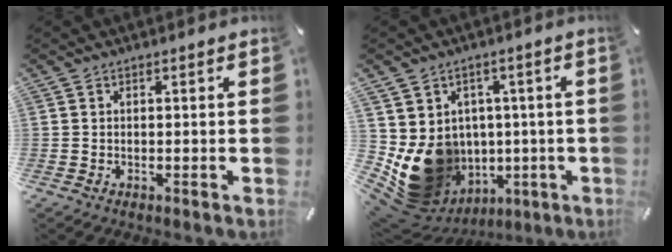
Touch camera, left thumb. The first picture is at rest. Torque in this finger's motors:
{"motor_torque": [2.54, 2.47, 1.03, -0.21, 0.53]}